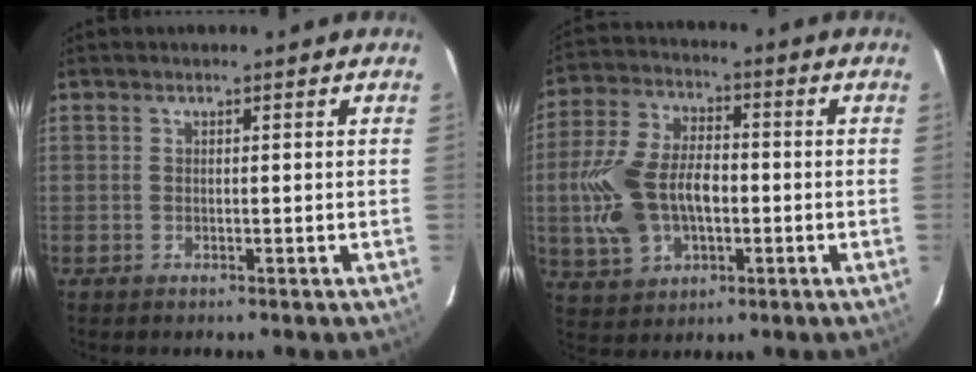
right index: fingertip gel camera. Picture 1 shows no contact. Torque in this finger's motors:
{"motor_torque": [0.64, -0.28, 0.36, 0.13]}